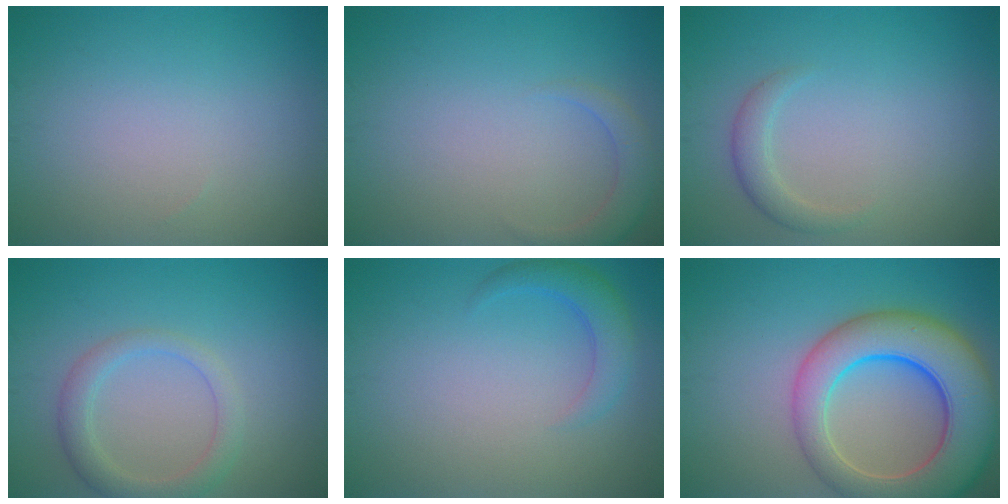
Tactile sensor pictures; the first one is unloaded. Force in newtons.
{"total": 2.1, "press": 2.1, "slide": 0.3}
{"total": 1.8, "press": 1.8, "slide": 0.1}
{"total": 2.9, "press": 2.9, "slide": 0.1}
{"total": 2.7, "press": 2.6, "slide": 0.3}
{"total": 10.5, "press": 10.5, "slide": 0.5}